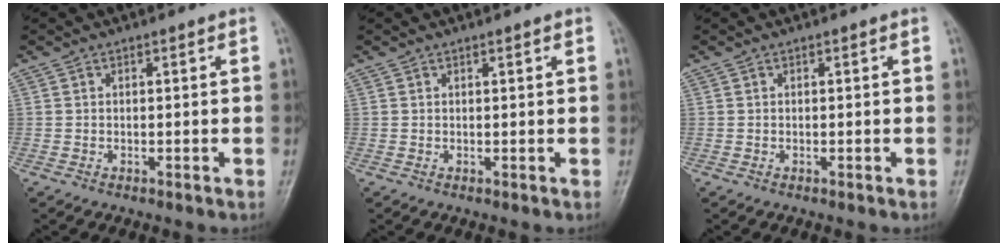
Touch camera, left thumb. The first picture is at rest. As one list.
[{"total": 0.6, "force": [0.4, 0.1, 0.5], "torque": [-0.007, 0.000, 0.004]}, {"total": 0.0}]